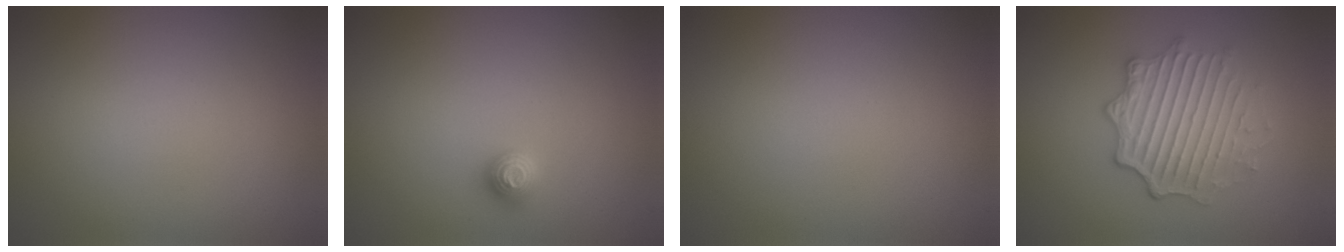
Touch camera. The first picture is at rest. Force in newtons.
{"total": 1.1, "press": 1.1, "slide": 0.4}
{"total": 0.0}
{"total": 5.0, "press": 4.2, "slide": 2.8}